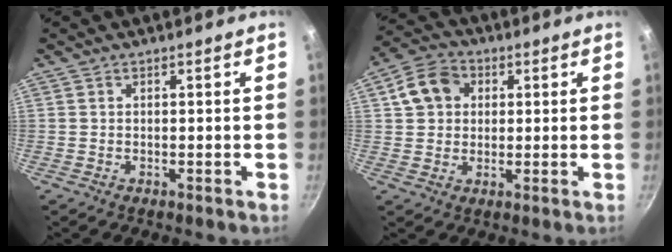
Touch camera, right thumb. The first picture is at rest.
{"total": 8.3, "force": [2.2, 6.8, 4.1], "torque": [-0.050, 0.014, 0.027]}